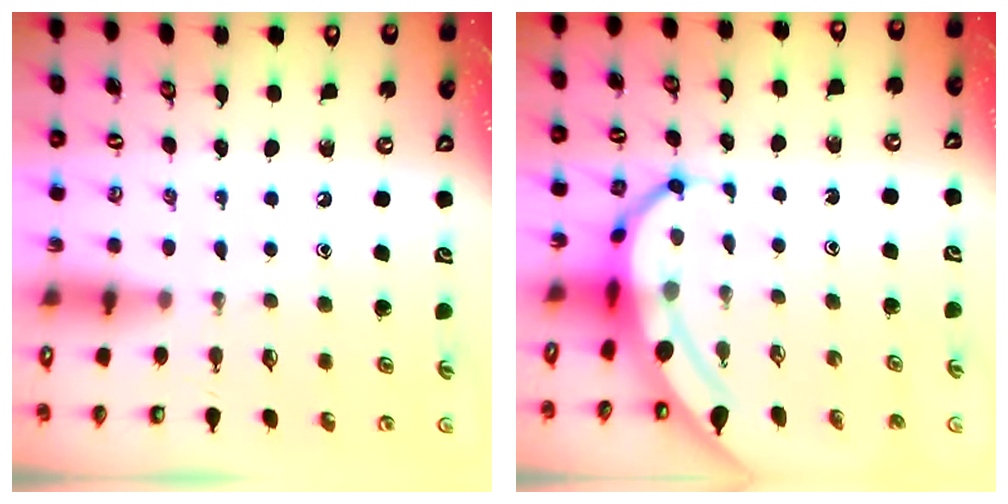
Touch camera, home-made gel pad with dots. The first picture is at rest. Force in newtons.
{"total": 7.1, "press": 7.1, "slide": 0.8}